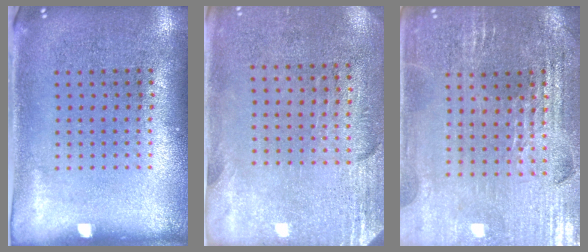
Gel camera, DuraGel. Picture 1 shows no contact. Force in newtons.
{"total": 2.8, "press": 2.4, "slide": 1.4}
{"total": 2.8, "press": 2.8, "slide": 0.5}